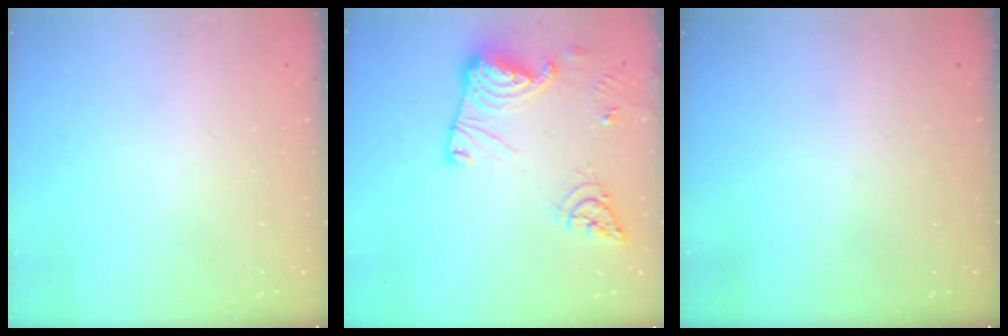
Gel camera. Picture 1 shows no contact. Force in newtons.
{"total": 17.7, "press": 17.6, "slide": 1.8}
{"total": 0.0}